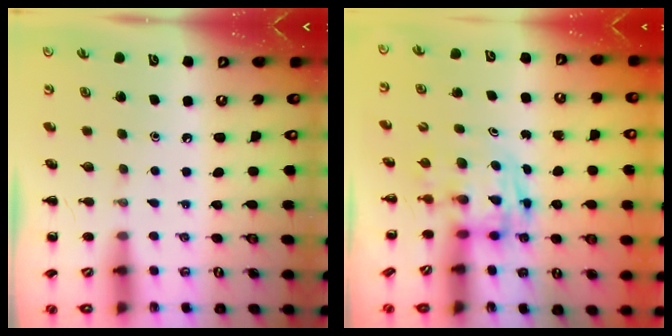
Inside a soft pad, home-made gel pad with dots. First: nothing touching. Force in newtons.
{"total": 2.8, "press": 2.8, "slide": 0.5}